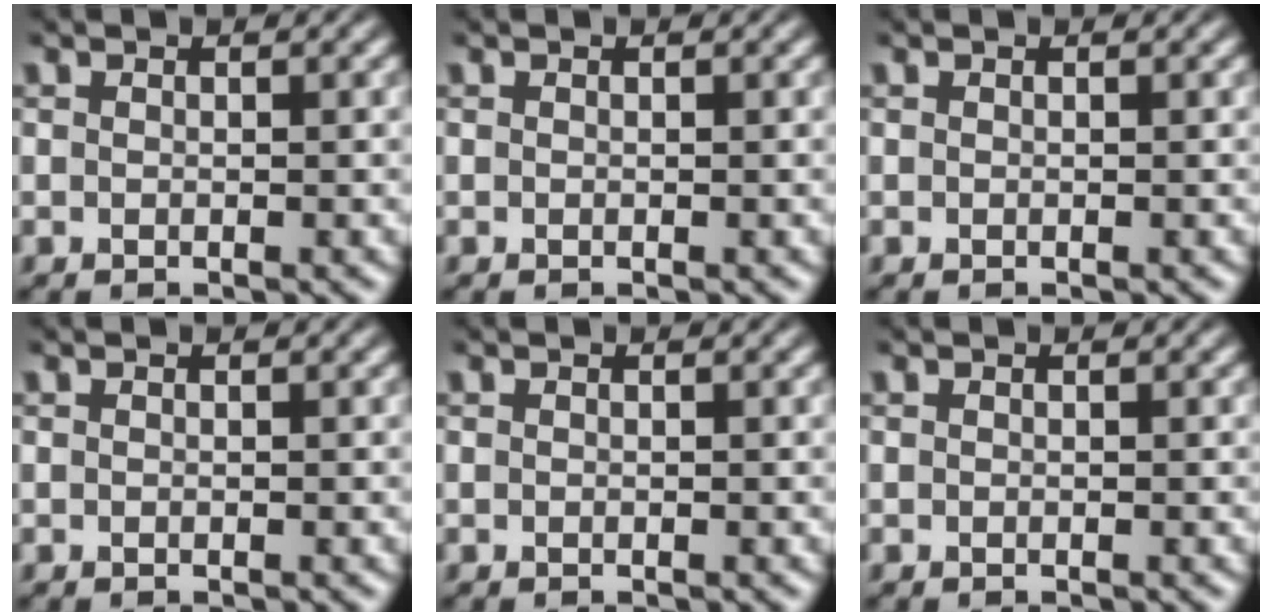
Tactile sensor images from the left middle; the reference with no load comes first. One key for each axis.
{"total": 0.0}
{"total": 0.0}
{"total": 0.0}
{"total": 0.0}
{"total": 0.0}